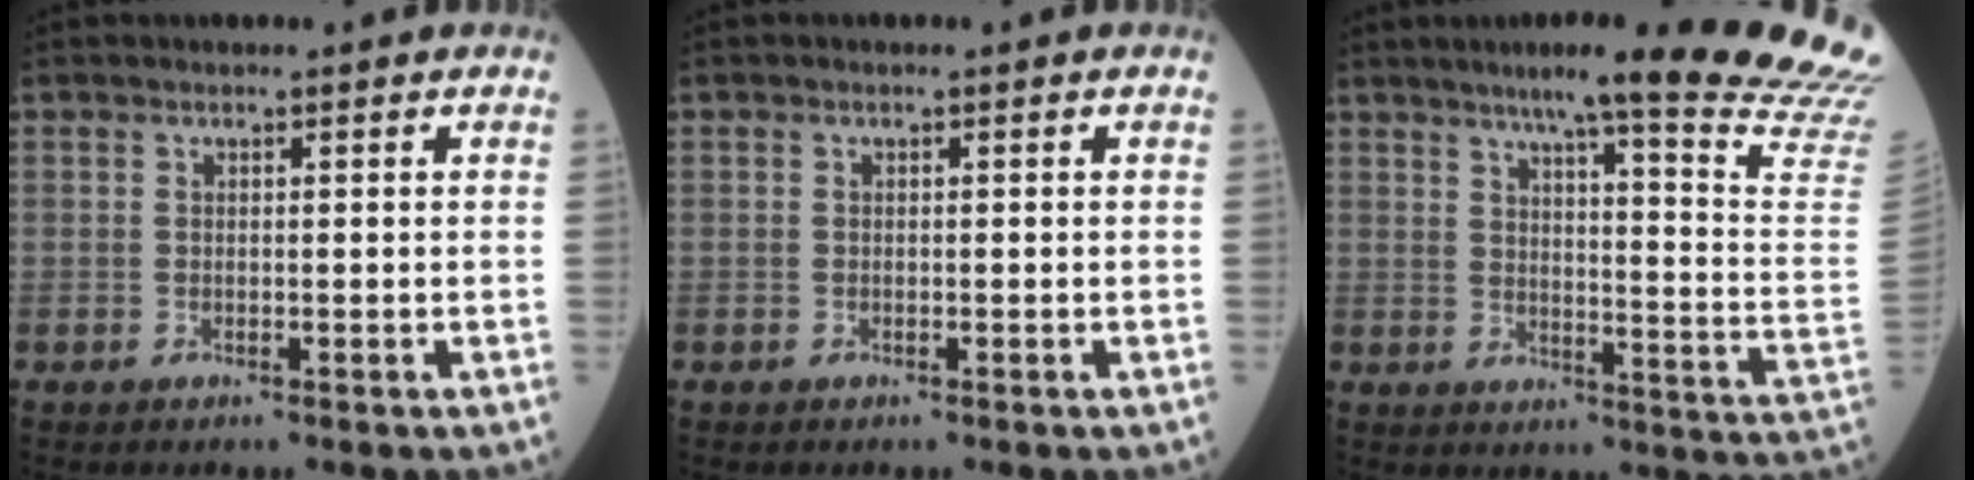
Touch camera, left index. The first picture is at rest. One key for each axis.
{"total": 0.0}
{"total": 25.4, "fx": 21.9, "fy": -1.5, "fz": 12.8, "tx": -0.163, "ty": -0.120, "tz": 0.257}